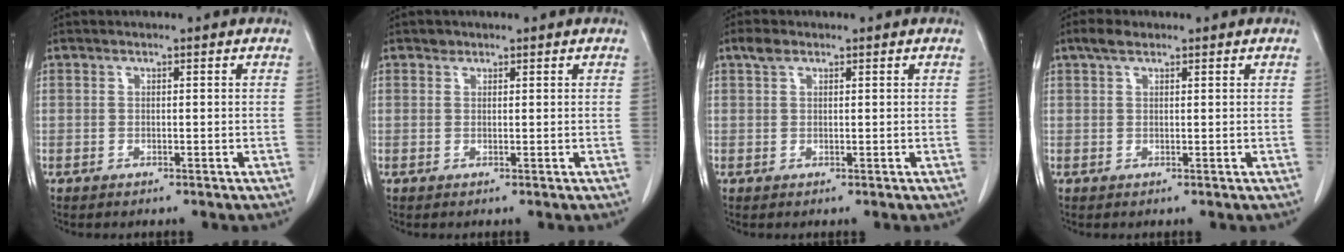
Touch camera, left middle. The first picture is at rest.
{"total": 0.8, "force": [0.6, 0.5, 0.0], "torque": [0.002, -0.001, 0.008]}
{"total": 1.6, "force": [1.1, 0.9, 0.8], "torque": [-0.019, 0.011, 0.022]}
{"total": 1.9, "force": [1.5, 0.6, 1.0], "torque": [-0.023, 0.007, 0.029]}